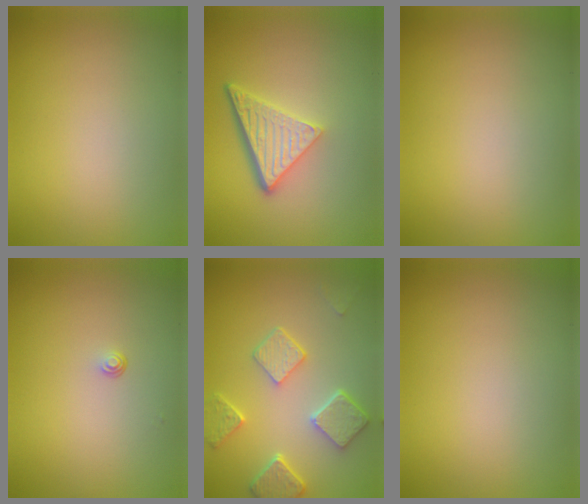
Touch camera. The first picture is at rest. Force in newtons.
{"total": 5.1, "press": 3.6, "slide": 3.7}
{"total": 0.0}
{"total": 0.6, "press": 0.3, "slide": 0.5}
{"total": 5.0, "press": 3.9, "slide": 3.0}
{"total": 0.0}